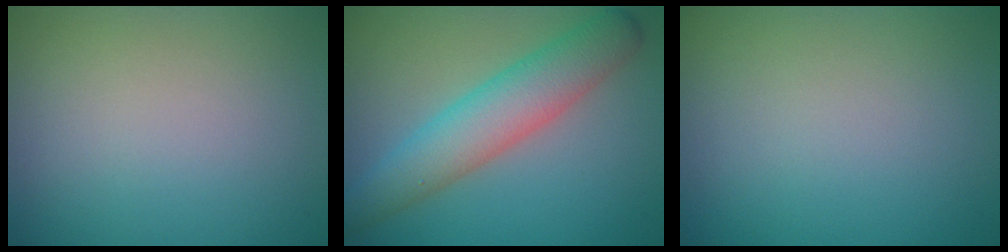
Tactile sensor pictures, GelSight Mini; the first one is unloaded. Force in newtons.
{"total": 5.5, "press": 5.5, "slide": 0.1}
{"total": 0.0}